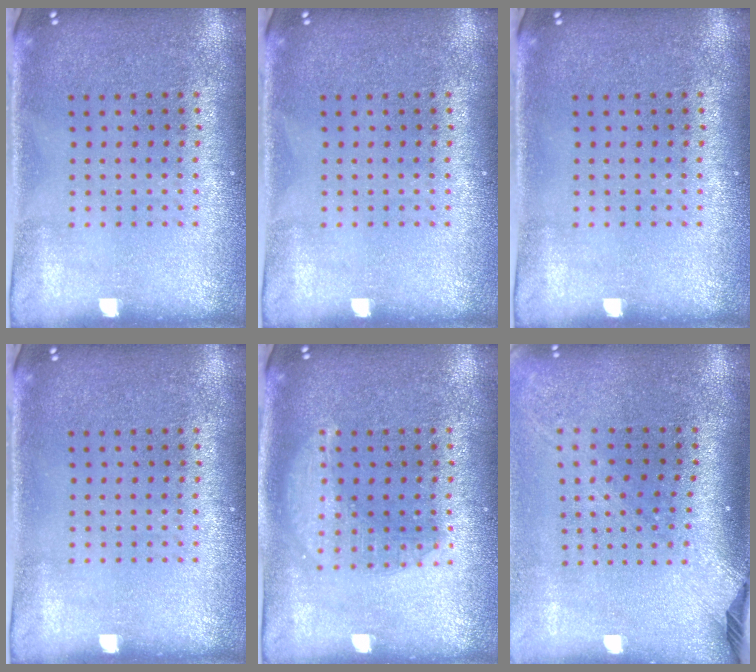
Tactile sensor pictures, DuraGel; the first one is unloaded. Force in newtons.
{"total": 0.0}
{"total": 0.0}
{"total": 0.0}
{"total": 2.4, "press": 2.4, "slide": 0.3}
{"total": 2.3, "press": 1.7, "slide": 1.5}